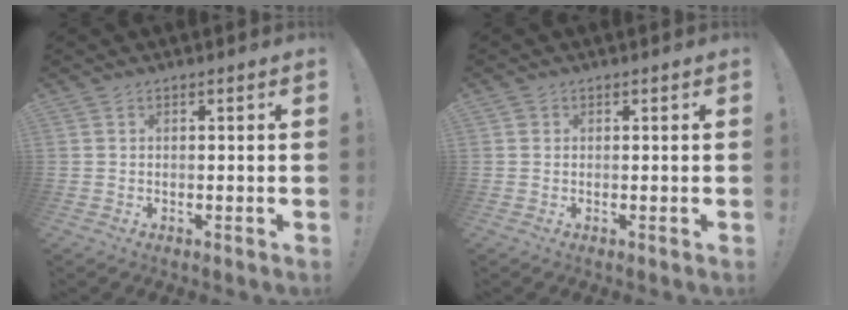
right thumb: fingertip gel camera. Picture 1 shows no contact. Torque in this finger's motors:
{"motor_torque": [-0.12, -0.01, -0.07, 0.15, -0.05]}